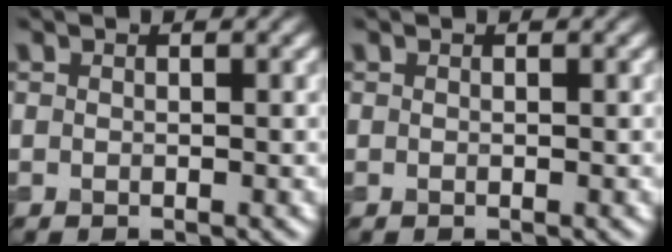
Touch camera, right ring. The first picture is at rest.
{"total": 0.0}